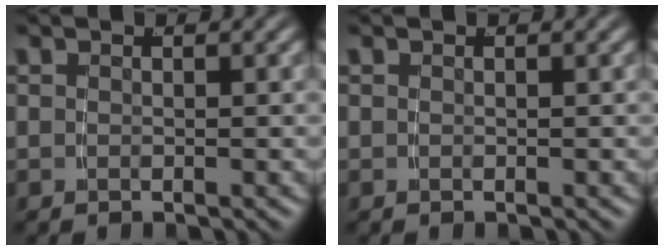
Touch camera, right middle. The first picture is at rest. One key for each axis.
{"total": 0.0}